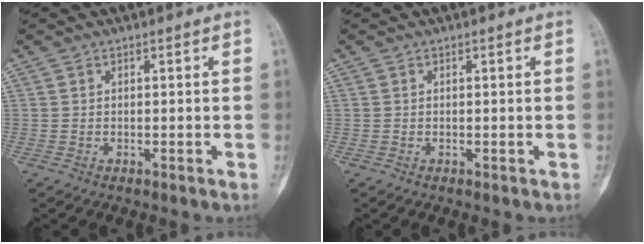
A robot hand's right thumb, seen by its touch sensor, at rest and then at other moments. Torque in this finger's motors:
{"motor_torque": [-0.04, 0.19, 0.09, 0.01, 0.11]}